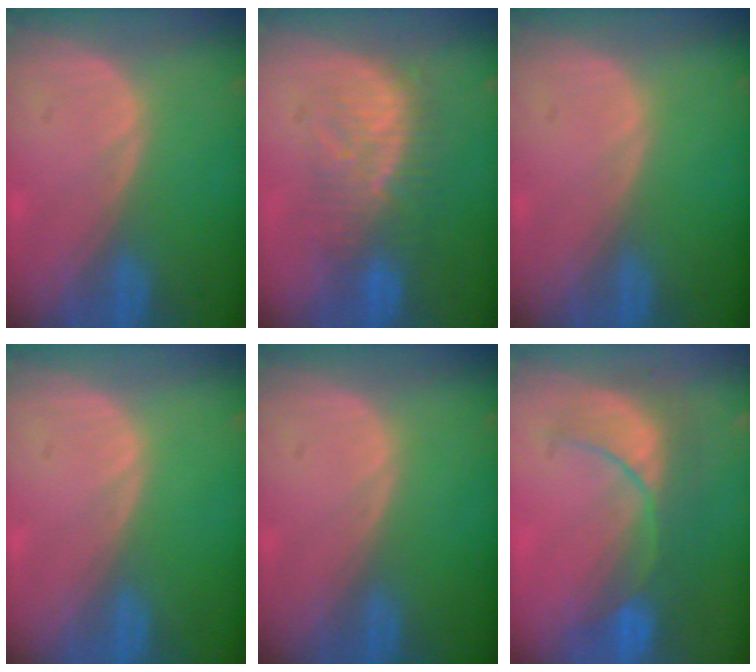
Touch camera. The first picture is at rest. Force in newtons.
{"total": 7.9, "press": 7.8, "slide": 1.6}
{"total": 0.0}
{"total": 0.0}
{"total": 0.0}
{"total": 8.4, "press": 8.2, "slide": 1.8}